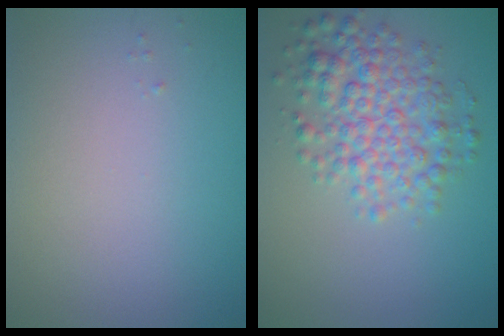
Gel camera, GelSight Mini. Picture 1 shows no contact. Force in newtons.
{"total": 5.1, "press": 5.1, "slide": 0.1}